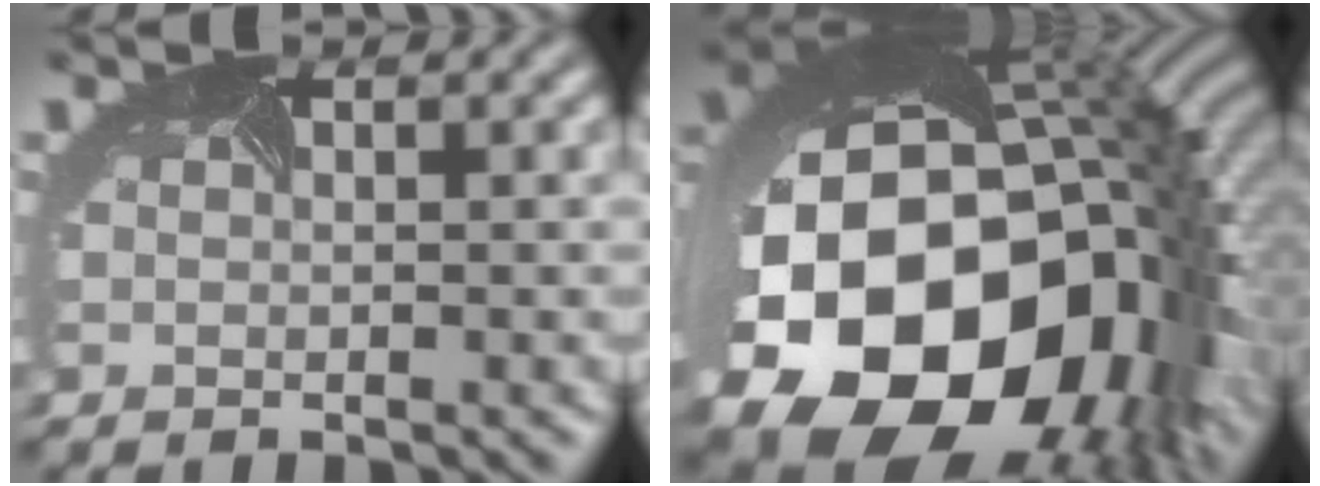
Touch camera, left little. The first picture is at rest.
{"total": 21.3, "force": [-4.8, 15.1, 14.1], "torque": [-0.318, -0.069, -0.053]}